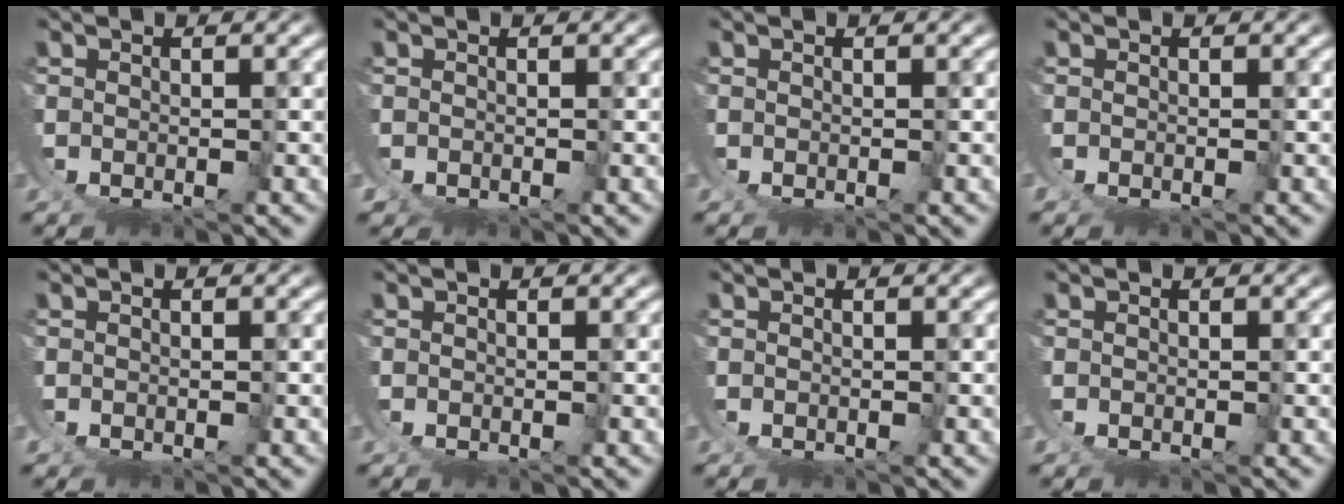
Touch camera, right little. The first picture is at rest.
{"total": 0.0}
{"total": 0.0}
{"total": 0.0}
{"total": 0.0}
{"total": 0.0}
{"total": 0.0}
{"total": 0.0}